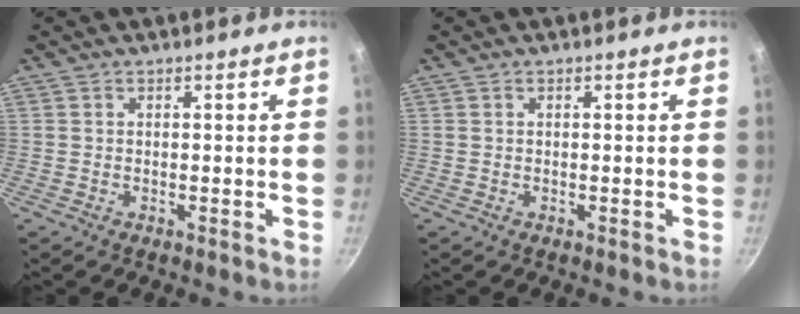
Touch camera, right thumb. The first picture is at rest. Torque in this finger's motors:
{"motor_torque": [-0.10, -0.31, -0.41, 0.28, -0.07]}